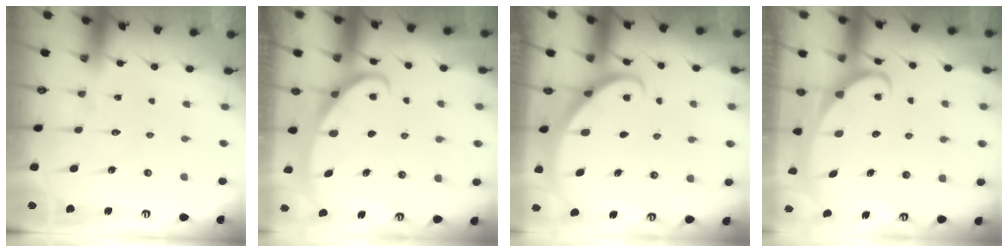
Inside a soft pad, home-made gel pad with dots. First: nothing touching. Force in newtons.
{"total": 2.8, "press": 2.8, "slide": 0.4}
{"total": 2.8, "press": 2.8, "slide": 0.2}
{"total": 2.1, "press": 2.1, "slide": 0.2}